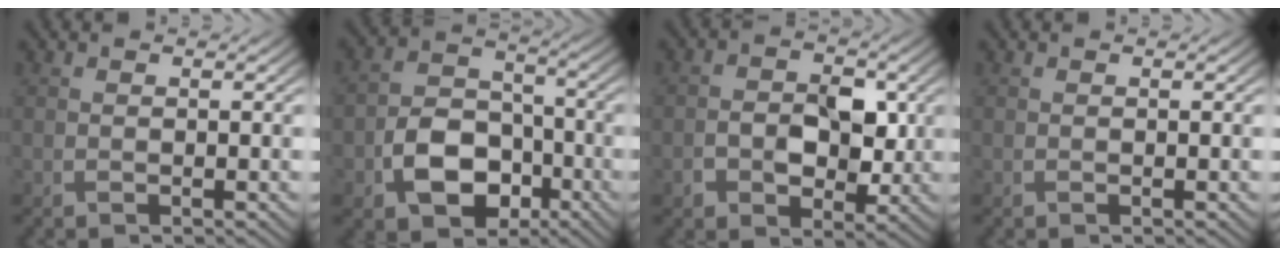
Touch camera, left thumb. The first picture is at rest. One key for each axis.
{"total": 8.6, "fx": -3.6, "fy": 6.1, "fz": 5.0, "tx": -0.097, "ty": -0.007, "tz": -0.070}
{"total": 6.1, "fx": -0.8, "fy": 4.1, "fz": 4.4, "tx": -0.073, "ty": -0.007, "tz": -0.013}
{"total": 0.0}